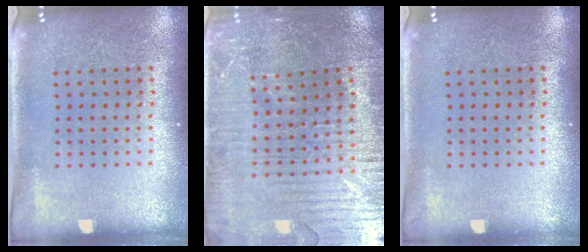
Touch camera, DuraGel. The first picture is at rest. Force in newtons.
{"total": 3.3, "press": 3.3, "slide": 0.6}
{"total": 0.0}